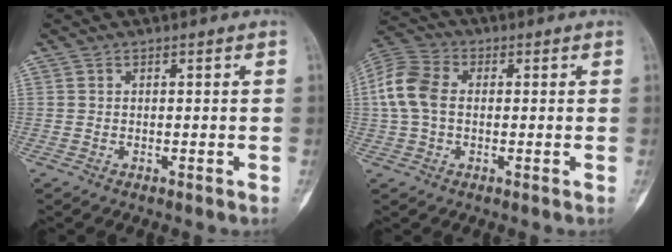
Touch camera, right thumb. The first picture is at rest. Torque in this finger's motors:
{"motor_torque": [-0.45, 0.14, 0.54, -0.24, -0.05]}